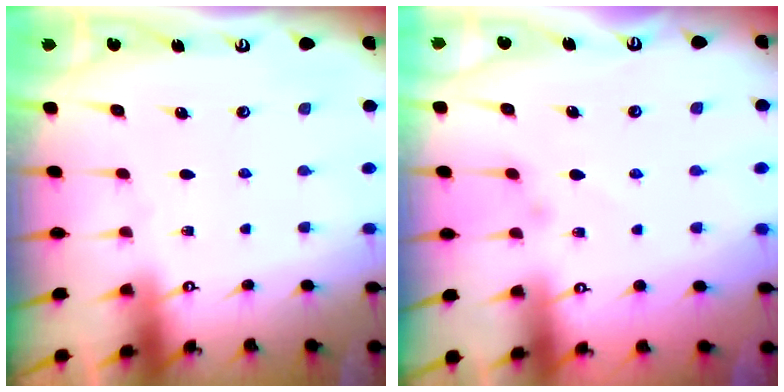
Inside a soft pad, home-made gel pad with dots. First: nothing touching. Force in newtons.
{"total": 1.3, "press": 1.2, "slide": 0.3}